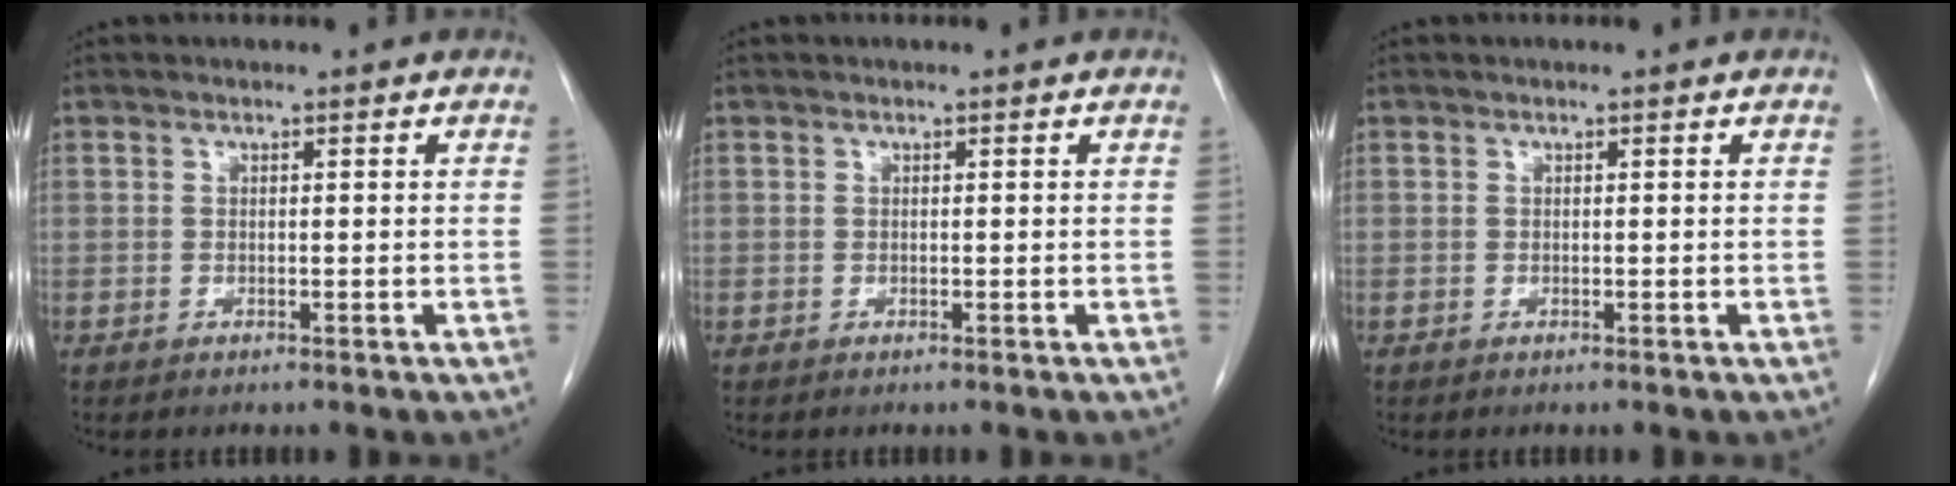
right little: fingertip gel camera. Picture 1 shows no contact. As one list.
[{"total": 0.0}, {"total": 0.0}]